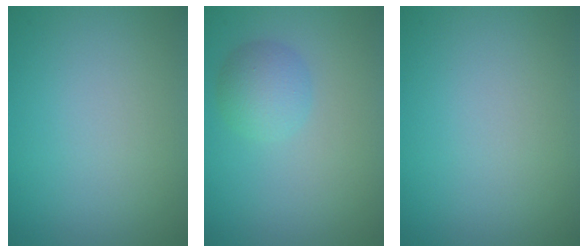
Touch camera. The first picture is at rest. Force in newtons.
{"total": 2.8, "press": 2.8, "slide": 0.1}
{"total": 0.0}